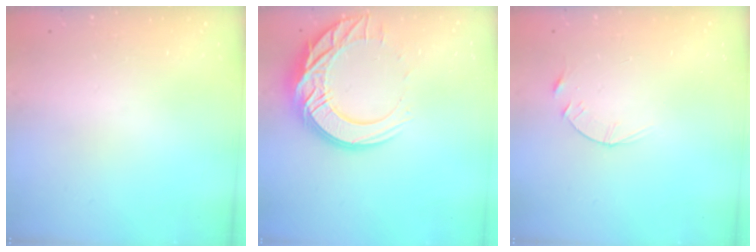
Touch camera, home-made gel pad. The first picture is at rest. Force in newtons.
{"total": 18.7, "press": 18.6, "slide": 1.8}
{"total": 3.1, "press": 3.1, "slide": 0.5}